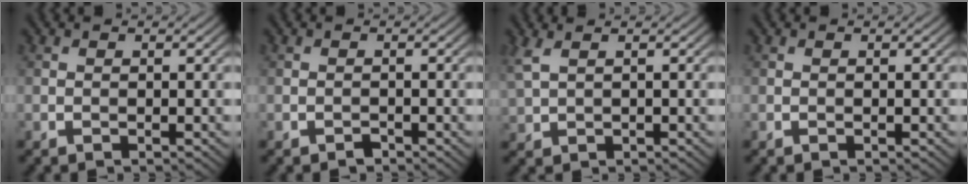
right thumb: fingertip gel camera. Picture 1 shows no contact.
{"total": 0.8, "force": [-0.7, 0.3, 0.2], "torque": [-0.001, 0.000, -0.013]}
{"total": 3.0, "force": [1.7, 1.1, 2.2], "torque": [-0.071, 0.010, 0.039]}
{"total": 0.0}